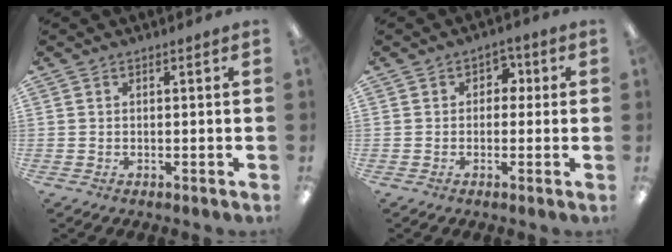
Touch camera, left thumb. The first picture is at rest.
{"total": 3.1, "force": [0.2, 2.5, 1.7], "torque": [-0.020, 0.005, -0.005]}